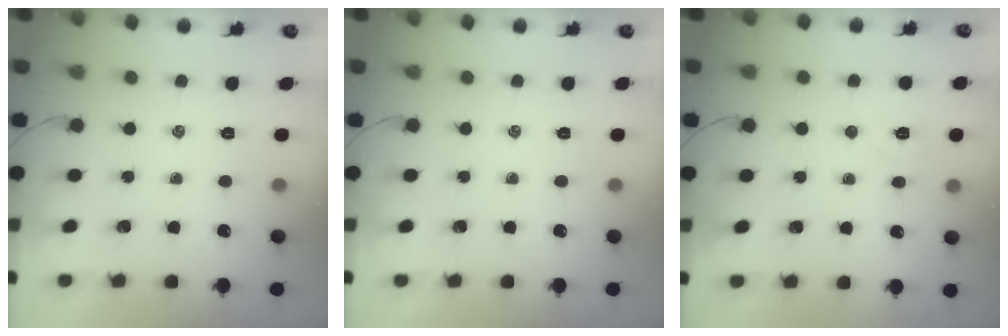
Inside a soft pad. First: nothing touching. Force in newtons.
{"total": 0.0}
{"total": 5.9, "press": 5.7, "slide": 1.5}